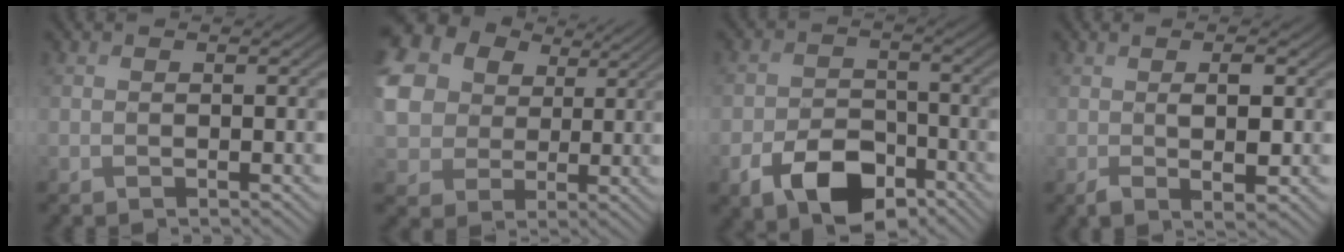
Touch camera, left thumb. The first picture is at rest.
{"total": 15.6, "force": [4.9, 12.8, 7.4], "torque": [-0.258, 0.025, 0.098]}
{"total": 8.2, "force": [-4.7, 4.8, 4.7], "torque": [-0.088, -0.007, -0.086]}
{"total": 3.7, "force": [0.1, 1.1, 3.6], "torque": [-0.072, -0.005, 0.004]}